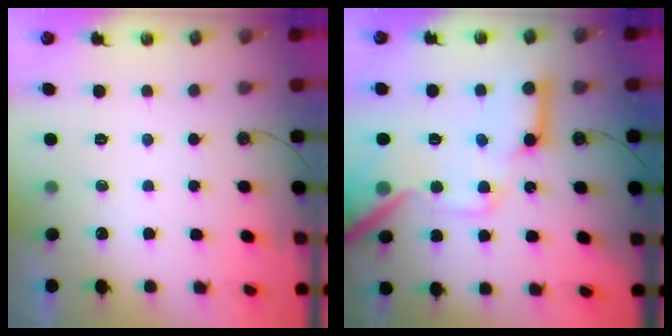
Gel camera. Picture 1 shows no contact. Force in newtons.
{"total": 20.2, "press": 20.1, "slide": 2.4}